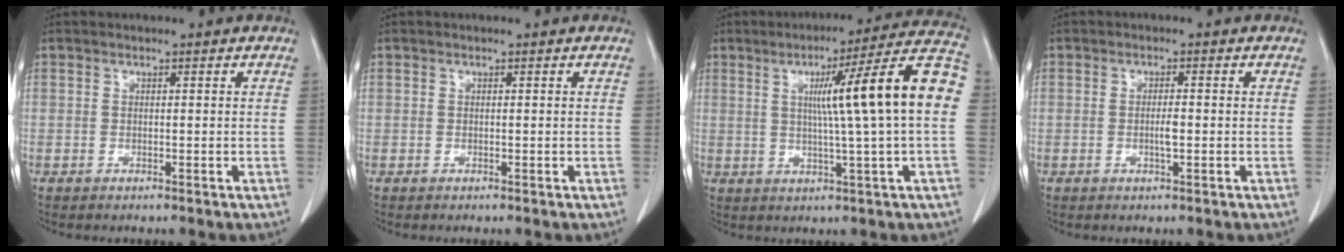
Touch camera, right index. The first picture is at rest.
{"total": 0.0}
{"total": 15.7, "force": [1.8, -1.3, 15.5], "torque": [-0.219, 0.019, 0.019]}
{"total": 2.0, "force": [-0.2, 0.3, 1.9], "torque": [-0.037, 0.001, -0.002]}